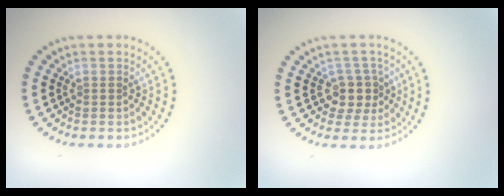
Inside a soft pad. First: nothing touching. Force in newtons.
{"total": 2.6, "press": 2.2, "slide": 1.4}